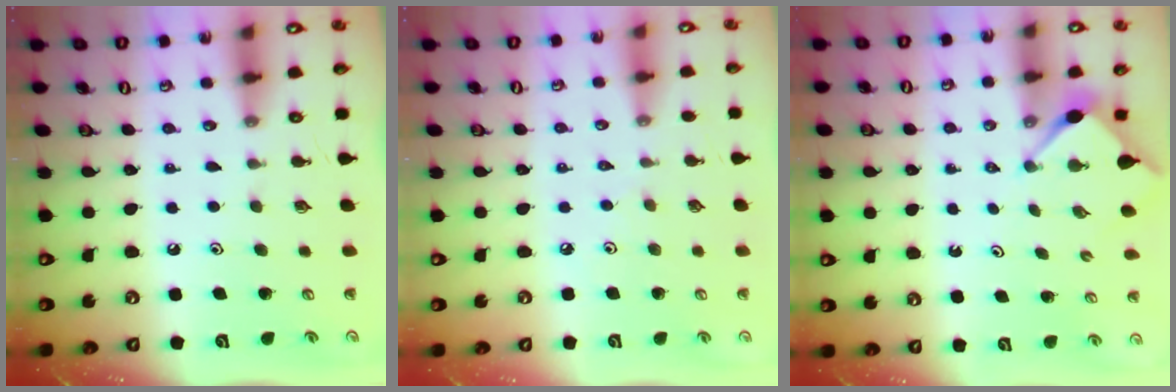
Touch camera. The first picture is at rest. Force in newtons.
{"total": 2.2, "press": 2.1, "slide": 0.6}
{"total": 2.9, "press": 2.9, "slide": 0.3}